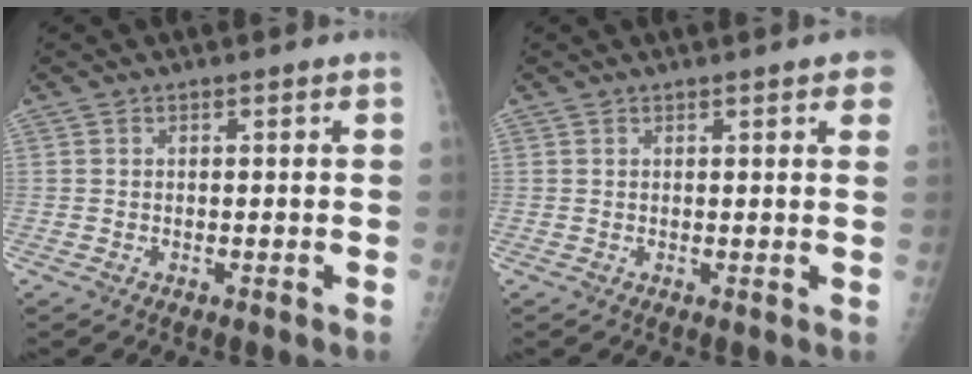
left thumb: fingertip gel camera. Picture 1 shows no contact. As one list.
[{"total": 4.6, "force": [2.7, 0.9, 3.6], "torque": [-0.030, 0.003, 0.026]}]